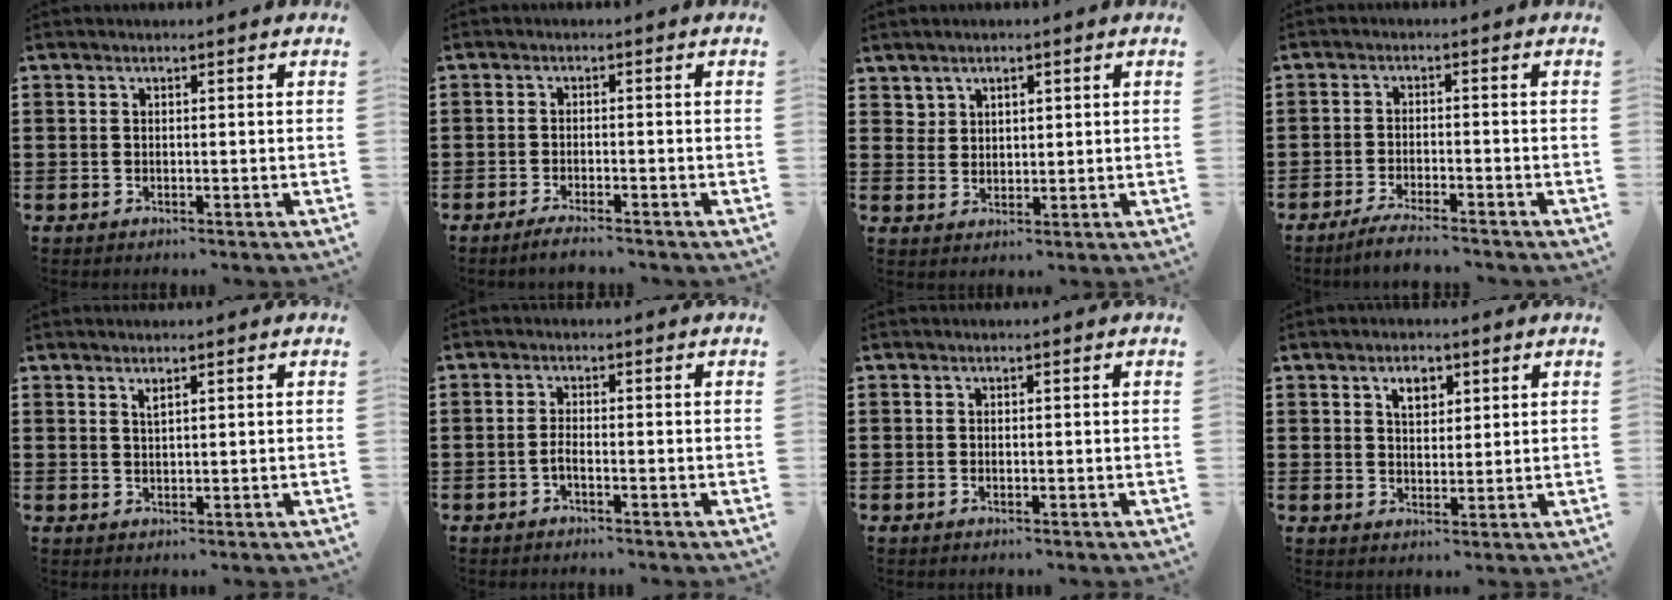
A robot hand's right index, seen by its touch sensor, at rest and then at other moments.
{"total": 1.8, "force": [-1.8, -0.1, 0.6], "torque": [-0.010, 0.001, -0.033]}
{"total": 2.6, "force": [2.0, 1.6, 0.3], "torque": [-0.014, 0.009, 0.038]}
{"total": 3.0, "force": [-2.9, -0.2, 1.0], "torque": [-0.017, 0.001, -0.056]}
{"total": 1.3, "force": [1.0, 0.4, 0.8], "torque": [-0.016, 0.003, 0.017]}
{"total": 1.6, "force": [-0.9, 0.0, 1.3], "torque": [-0.033, -0.007, -0.017]}
{"total": 0.0}
{"total": 3.5, "force": [1.9, 2.1, 2.1], "torque": [-0.034, 0.003, 0.030]}